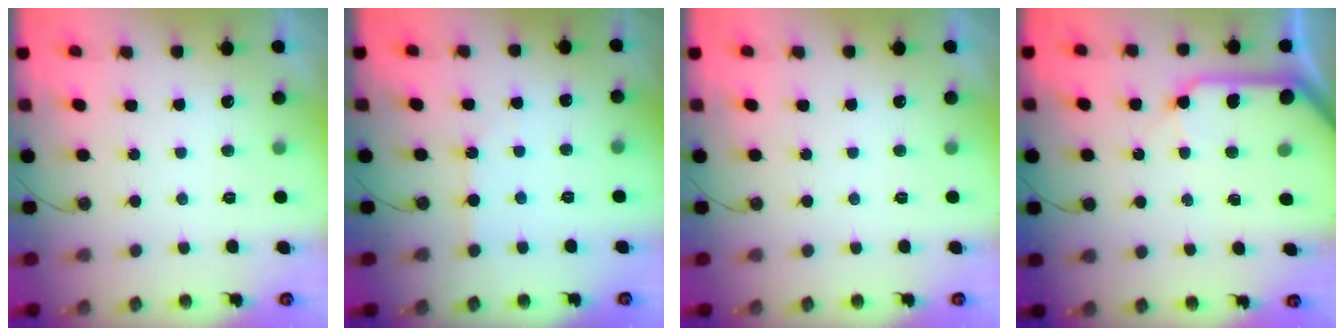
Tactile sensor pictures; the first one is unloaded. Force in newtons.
{"total": 3.2, "press": 3.1, "slide": 0.4}
{"total": 0.0}
{"total": 11.0, "press": 10.9, "slide": 1.5}